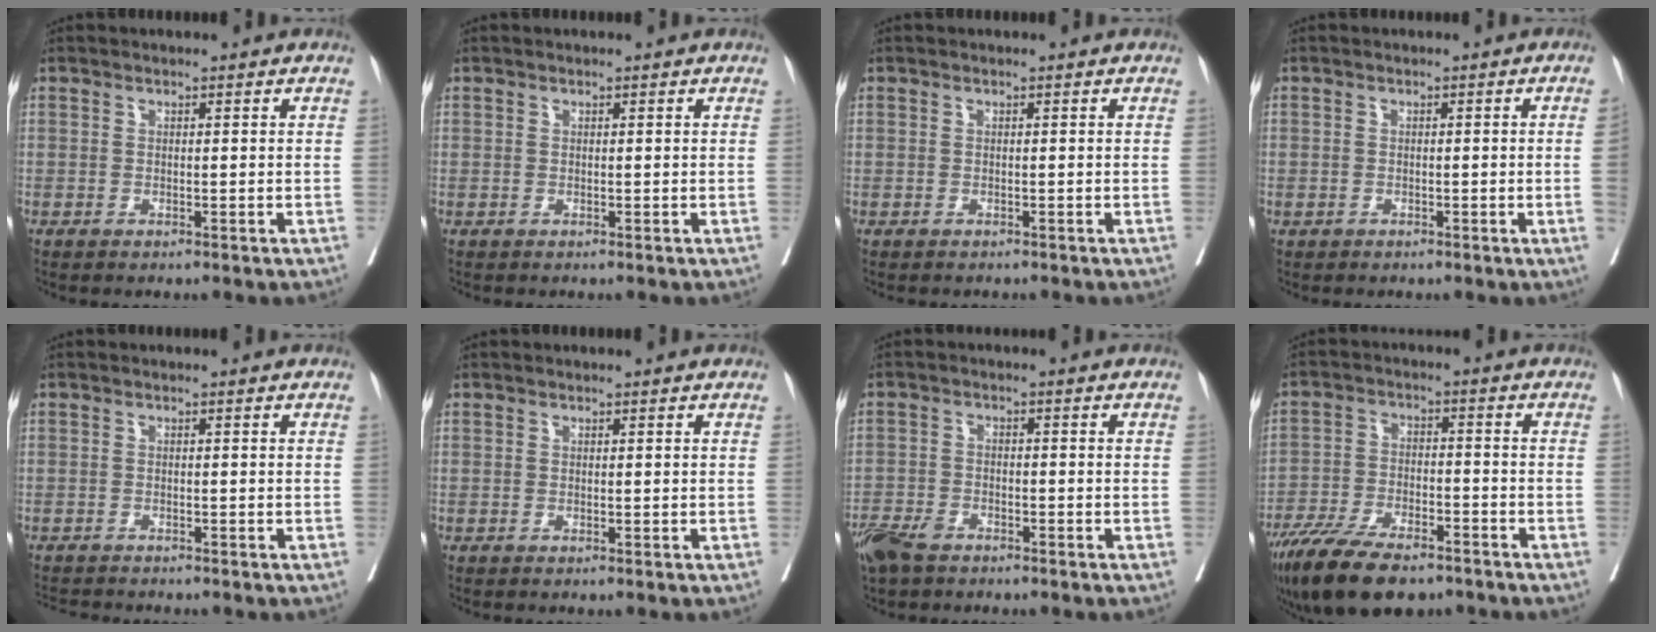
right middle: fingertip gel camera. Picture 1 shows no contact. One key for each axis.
{"total": 0.0}
{"total": 1.2, "fx": -1.0, "fy": 0.5, "fz": 0.2, "tx": -0.011, "ty": 0.000, "tz": -0.016}
{"total": 1.0, "fx": -0.3, "fy": 0.1, "fz": 0.9, "tx": -0.017, "ty": 0.006, "tz": -0.006}
{"total": 3.9, "fx": -3.7, "fy": 0.4, "fz": 0.8, "tx": -0.011, "ty": -0.011, "tz": -0.060}
{"total": 0.0}
{"total": 6.8, "fx": -5.3, "fy": 2.8, "fz": 3.3, "tx": -0.065, "ty": -0.009, "tz": -0.098}
{"total": 14.4, "fx": -10.9, "fy": 4.9, "fz": 8.1, "tx": -0.148, "ty": -0.023, "tz": -0.185}